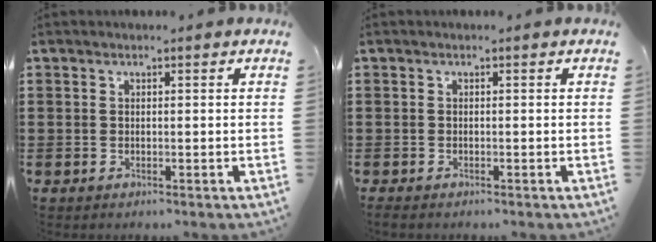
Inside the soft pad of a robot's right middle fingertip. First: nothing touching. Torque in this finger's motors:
{"motor_torque": [0.36, -0.07, 0.17, 0.04]}